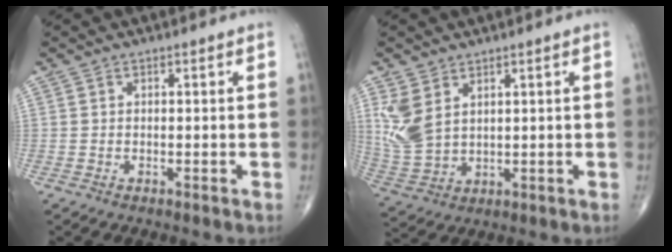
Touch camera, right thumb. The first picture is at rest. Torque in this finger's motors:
{"motor_torque": [0.03, 0.21, 0.65, 0.63, 0.06]}